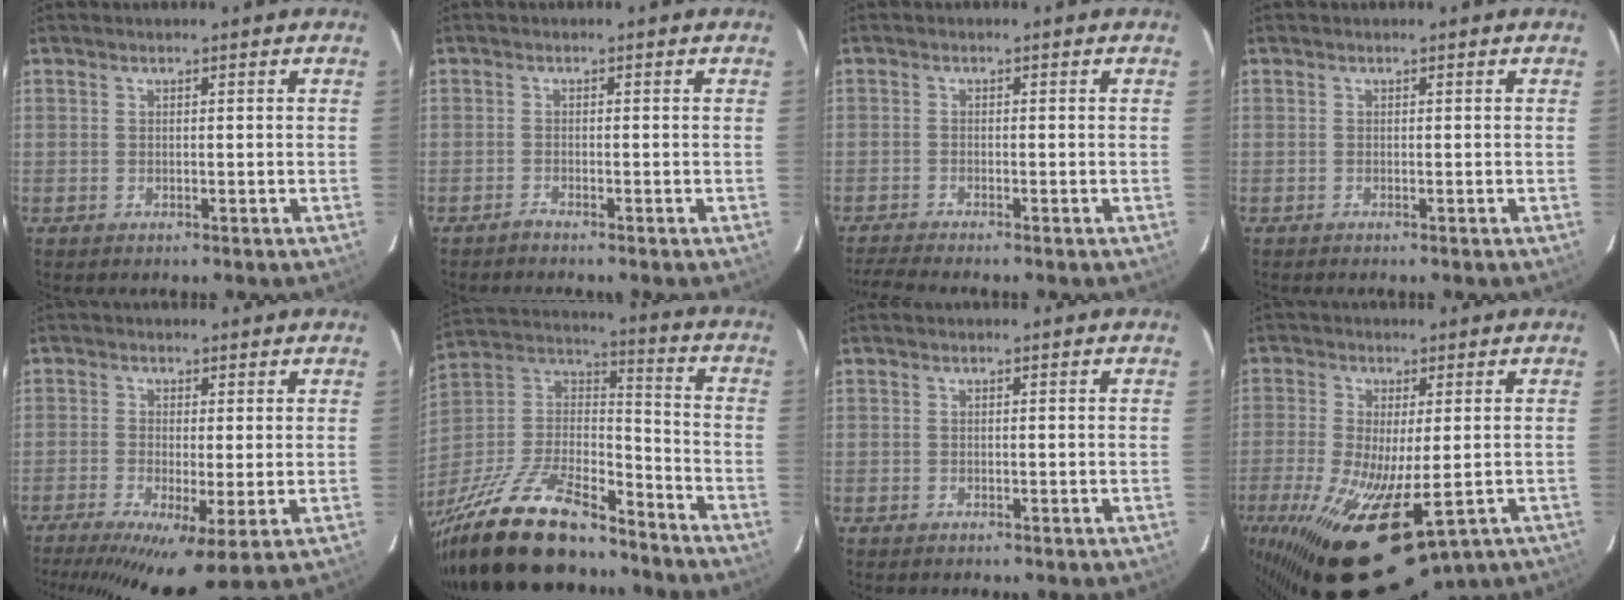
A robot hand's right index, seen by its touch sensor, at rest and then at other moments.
{"total": 1.0, "force": [-1.0, -0.1, 0.2], "torque": [-0.009, -0.002, -0.021]}
{"total": 4.2, "force": [-3.8, -0.6, 1.8], "torque": [-0.054, -0.012, -0.071]}
{"total": 0.0}
{"total": 10.7, "force": [-5.0, 2.8, 9.0], "torque": [-0.174, -0.022, -0.085]}
{"total": 25.0, "force": [-19.0, 8.3, 14.0], "torque": [-0.293, -0.014, -0.320]}
{"total": 0.0}
{"total": 20.4, "force": [-9.7, 8.2, 16.0], "torque": [-0.324, -0.069, -0.141]}